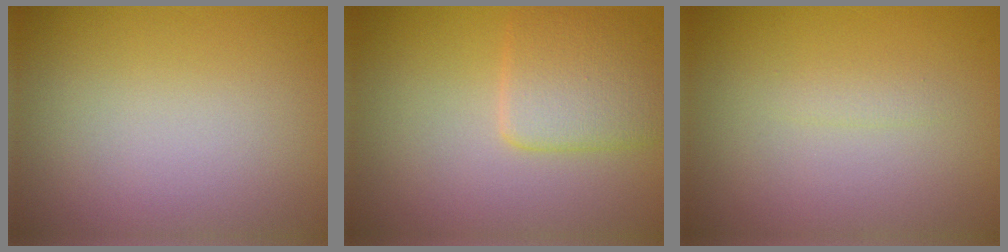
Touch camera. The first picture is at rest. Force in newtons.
{"total": 3.8, "press": 3.8, "slide": 0.3}
{"total": 0.7, "press": 0.7, "slide": 0.0}